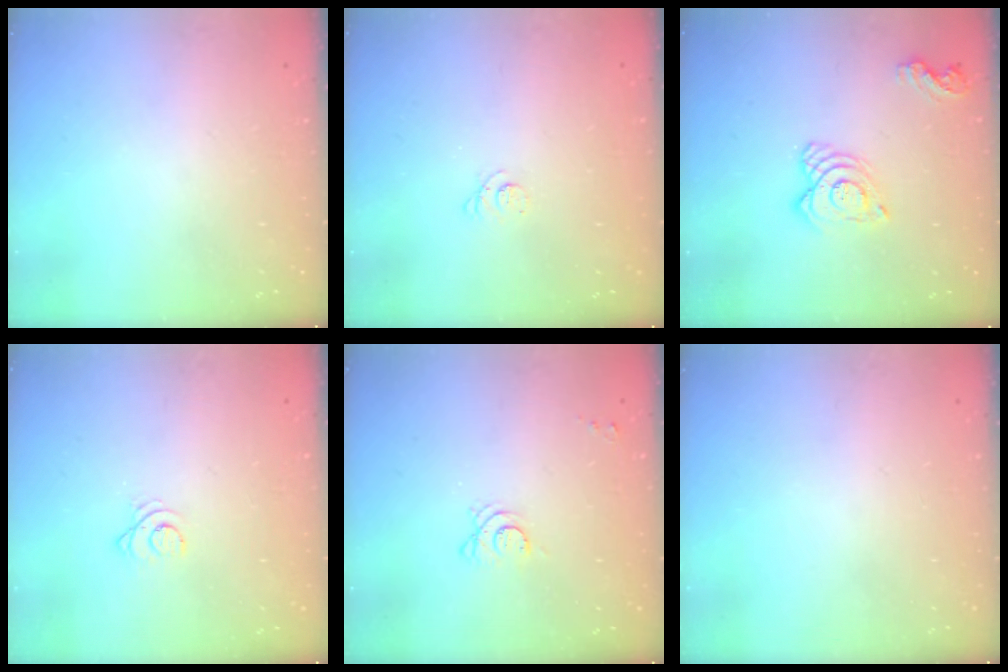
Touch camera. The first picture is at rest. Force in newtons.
{"total": 2.3, "press": 2.3, "slide": 0.3}
{"total": 11.1, "press": 11.1, "slide": 1.1}
{"total": 2.4, "press": 2.4, "slide": 0.2}
{"total": 4.4, "press": 4.3, "slide": 1.2}
{"total": 0.0}